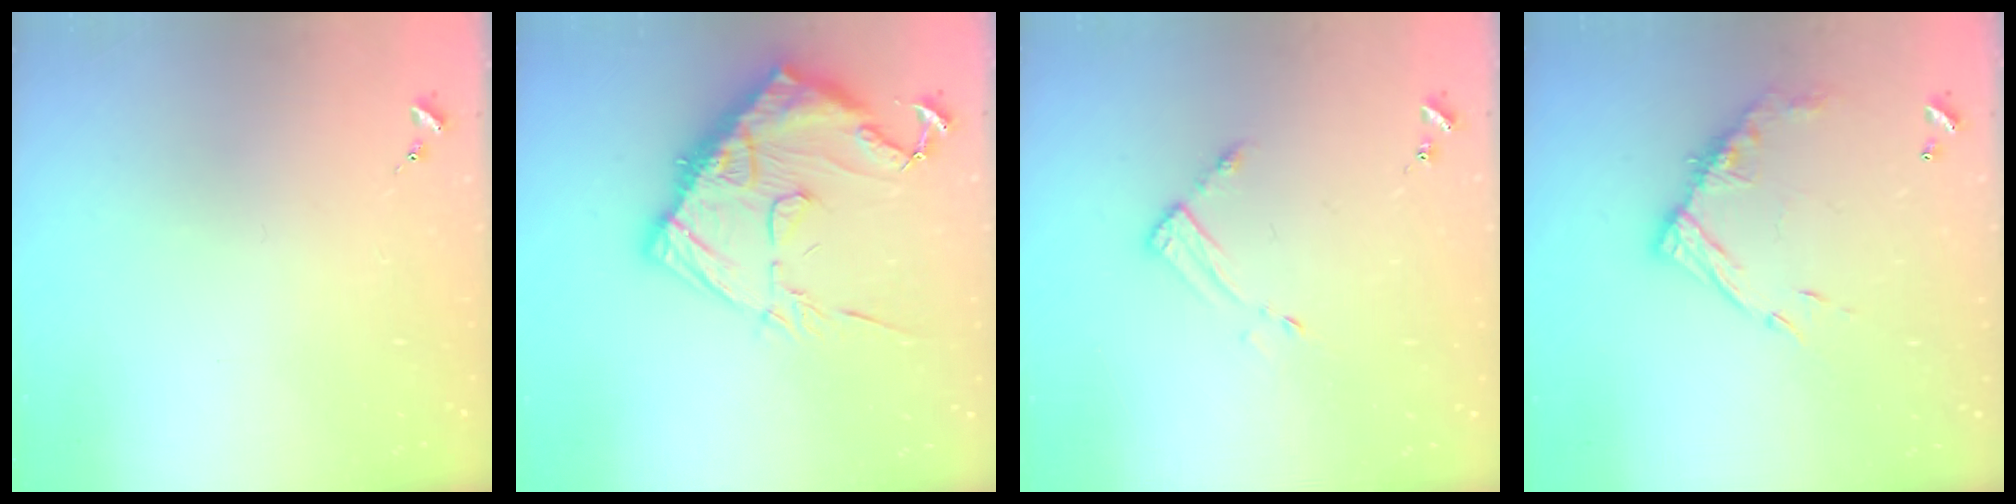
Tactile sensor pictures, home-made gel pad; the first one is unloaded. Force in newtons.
{"total": 18.7, "press": 18.6, "slide": 1.2}
{"total": 3.5, "press": 3.5, "slide": 0.4}
{"total": 13.3, "press": 13.3, "slide": 1.1}